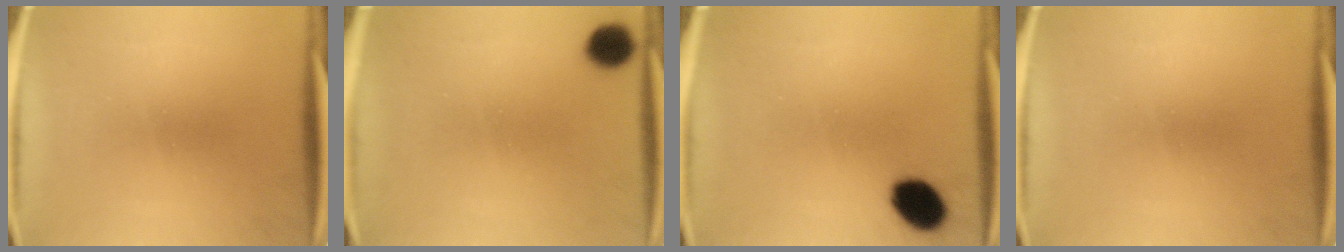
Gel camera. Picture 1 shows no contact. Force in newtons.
{"total": 4.8}
{"total": 8.3}
{"total": 0.0}